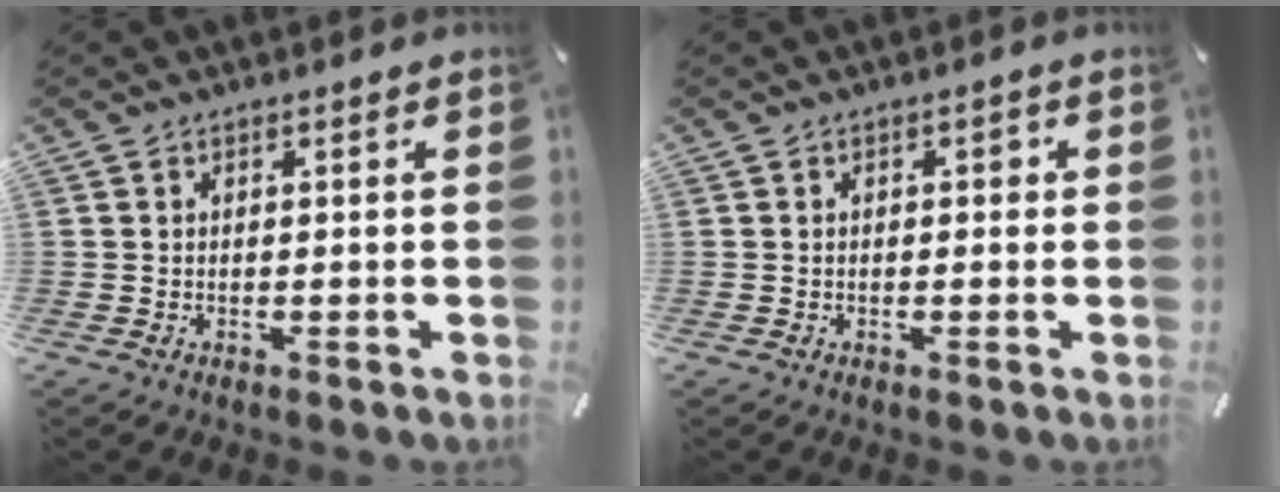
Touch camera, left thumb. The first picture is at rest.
{"total": 1.6, "force": [0.1, 1.0, 1.2], "torque": [-0.016, 0.004, -0.003]}